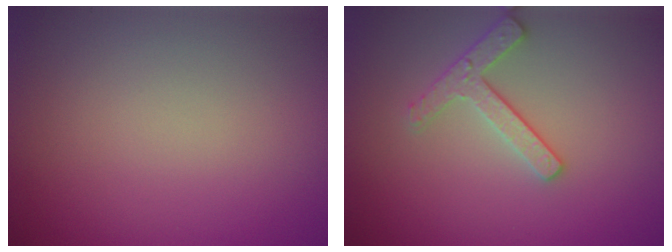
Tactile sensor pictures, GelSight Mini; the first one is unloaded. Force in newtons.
{"total": 2.5, "press": 2.4, "slide": 0.7}